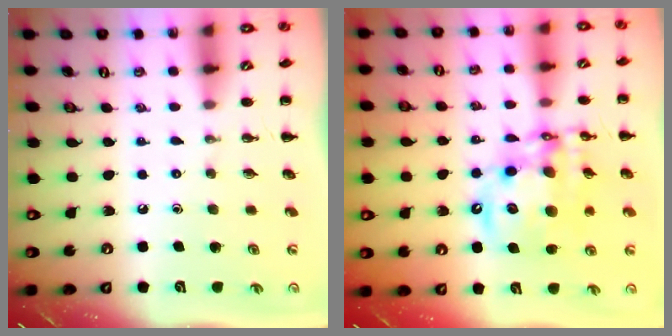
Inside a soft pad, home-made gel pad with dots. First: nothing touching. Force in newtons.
{"total": 16.0, "press": 15.5, "slide": 4.0}